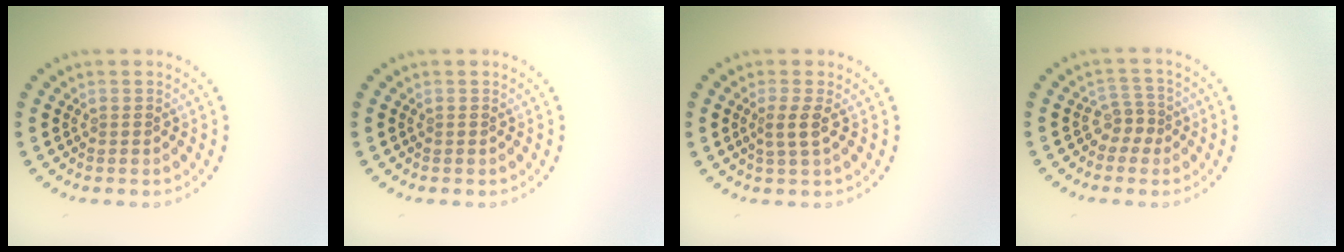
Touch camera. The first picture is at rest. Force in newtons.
{"total": 0.0}
{"total": 1.7, "press": 1.3, "slide": 1.1}
{"total": 1.9, "press": 1.4, "slide": 1.3}